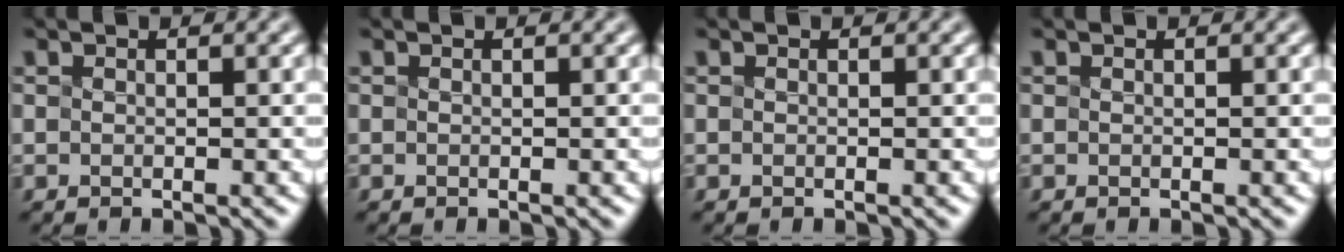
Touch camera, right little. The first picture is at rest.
{"total": 0.0}
{"total": 0.0}
{"total": 0.0}